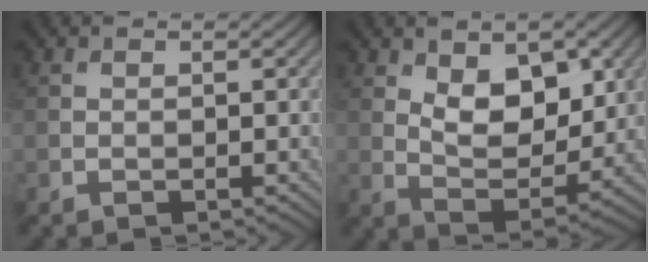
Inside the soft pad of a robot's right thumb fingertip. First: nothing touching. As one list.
[{"total": 8.3, "force": [3.0, 4.7, 6.1], "torque": [-0.113, -0.011, 0.050]}]